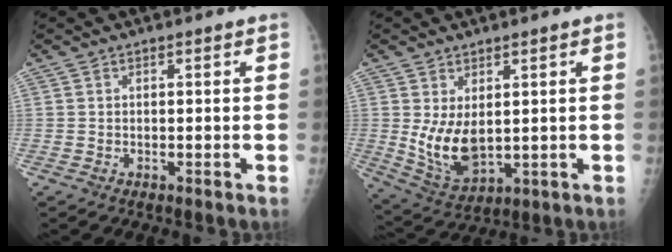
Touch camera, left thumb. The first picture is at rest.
{"total": 8.7, "force": [0.9, 4.9, 7.2], "torque": [-0.123, -0.019, 0.038]}